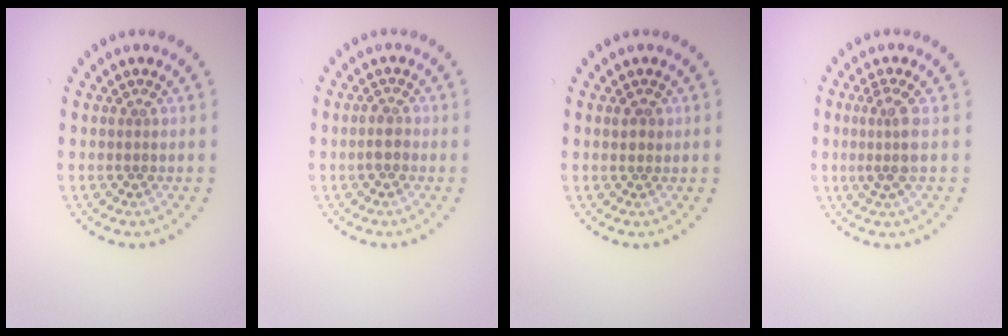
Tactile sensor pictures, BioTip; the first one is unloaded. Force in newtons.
{"total": 1.4, "press": 1.3, "slide": 0.5}
{"total": 1.0, "press": 1.0, "slide": 0.1}
{"total": 2.3, "press": 1.8, "slide": 1.5}